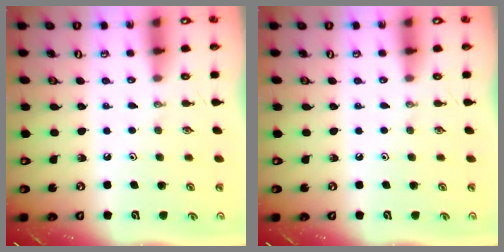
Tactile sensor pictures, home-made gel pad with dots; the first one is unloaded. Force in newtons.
{"total": 0.0}